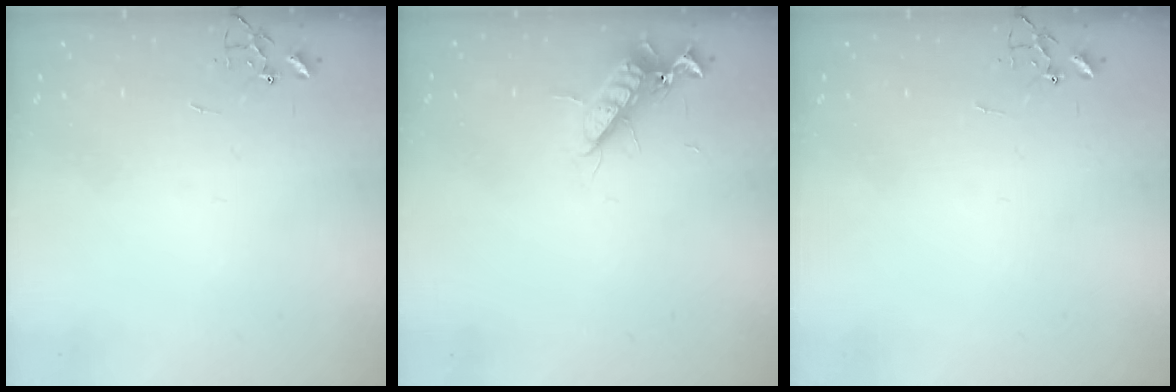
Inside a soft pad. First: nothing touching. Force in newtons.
{"total": 11.1, "press": 11.1, "slide": 1.3}
{"total": 0.0}